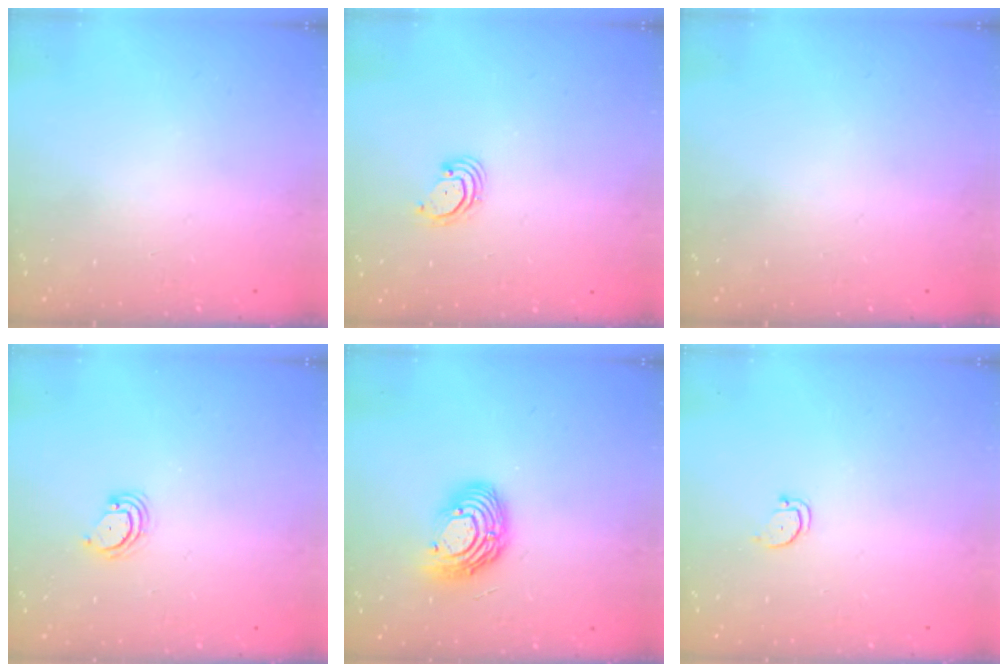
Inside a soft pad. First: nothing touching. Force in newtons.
{"total": 3.0, "press": 3.0, "slide": 0.3}
{"total": 0.0}
{"total": 4.2, "press": 4.1, "slide": 0.3}
{"total": 12.1, "press": 12.1, "slide": 1.0}
{"total": 2.2, "press": 2.2, "slide": 0.2}